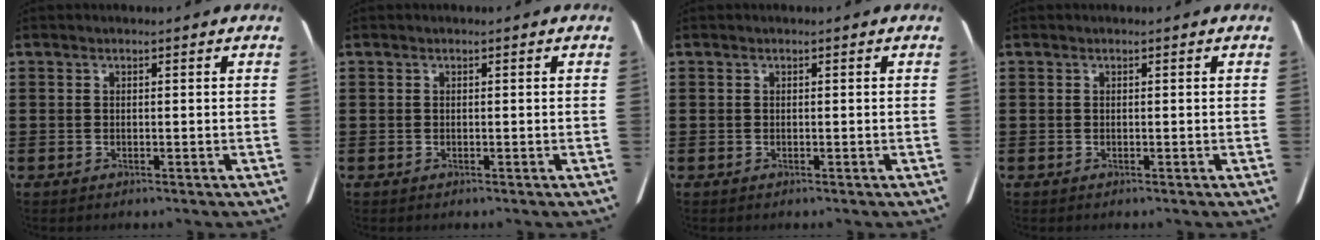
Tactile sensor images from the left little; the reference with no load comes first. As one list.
[{"total": 0.0}, {"total": 0.0}, {"total": 0.0}]